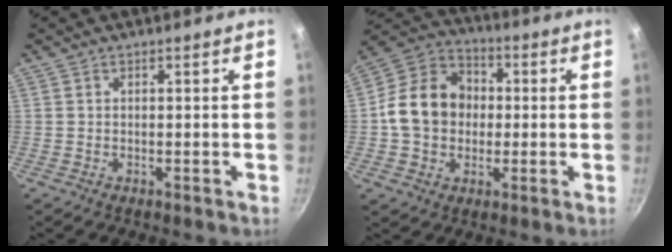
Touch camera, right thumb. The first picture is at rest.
{"total": 14.5, "force": [-0.1, 12.0, 8.3], "torque": [-0.112, 0.028, -0.019]}